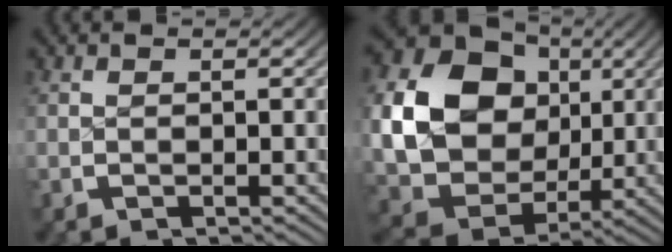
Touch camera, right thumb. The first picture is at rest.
{"total": 17.5, "force": [1.9, 14.3, 9.8], "torque": [-0.229, -0.045, 0.044]}